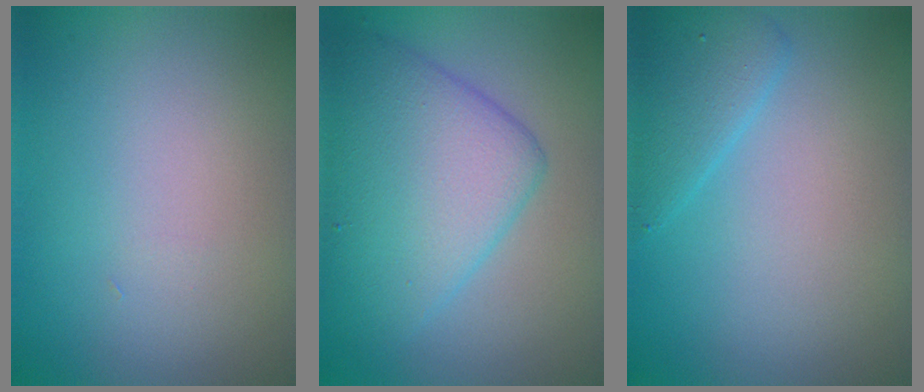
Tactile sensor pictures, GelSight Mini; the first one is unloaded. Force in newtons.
{"total": 7.5, "press": 7.5, "slide": 0.4}
{"total": 2.9, "press": 2.9, "slide": 0.2}